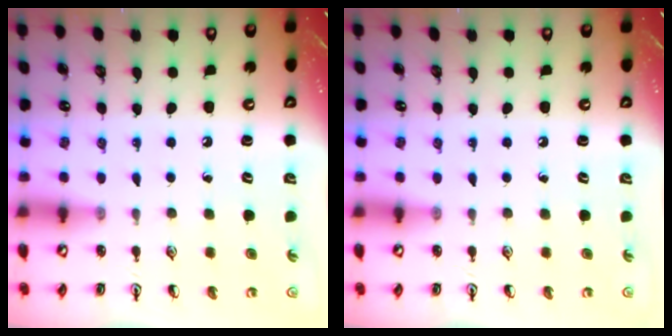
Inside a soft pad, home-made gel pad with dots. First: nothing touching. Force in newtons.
{"total": 0.0}